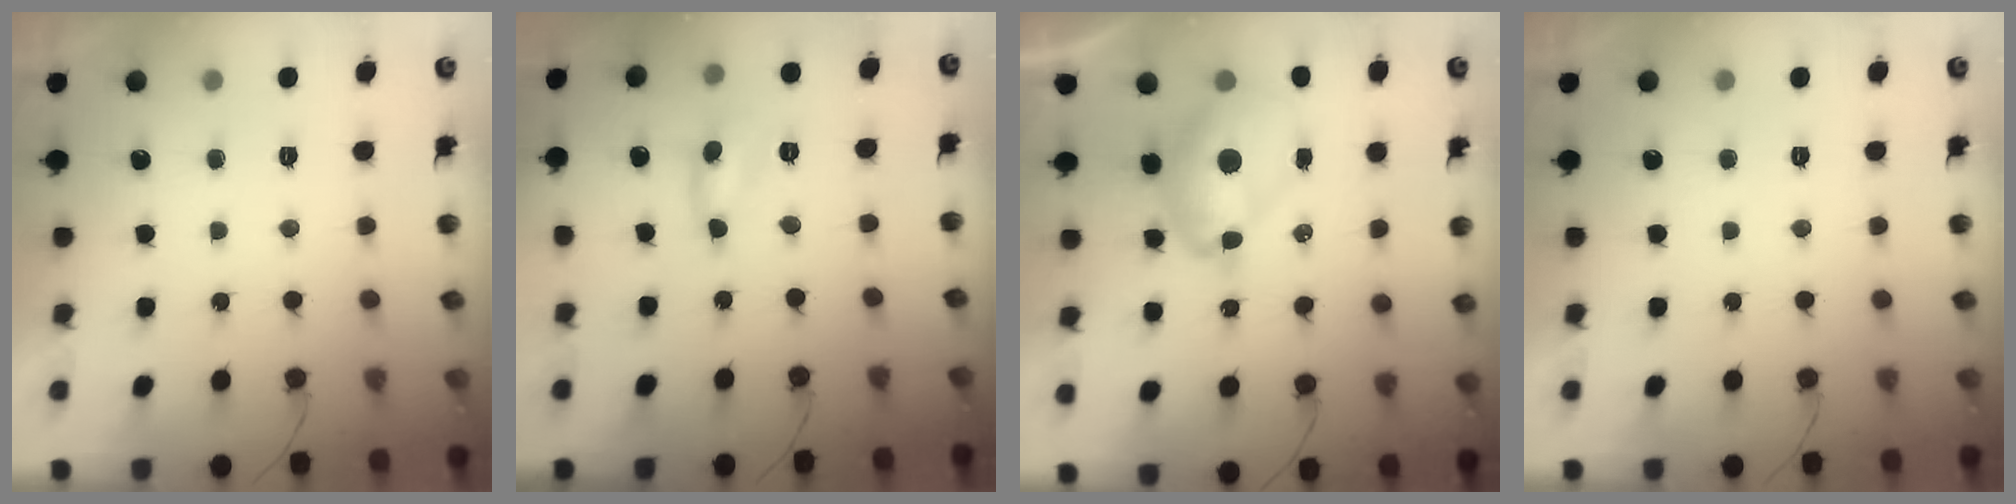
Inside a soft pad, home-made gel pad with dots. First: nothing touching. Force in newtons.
{"total": 1.8, "press": 1.8, "slide": 0.2}
{"total": 10.5, "press": 10.4, "slide": 1.1}
{"total": 0.0}